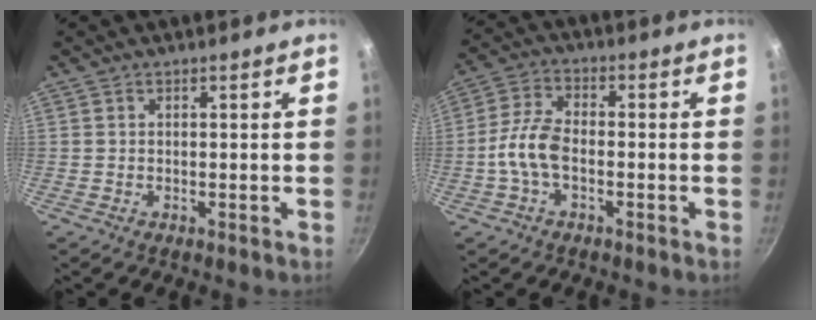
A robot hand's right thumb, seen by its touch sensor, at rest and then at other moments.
{"total": 7.2, "force": [-1.9, 3.9, 5.8], "torque": [-0.117, 0.030, -0.045]}